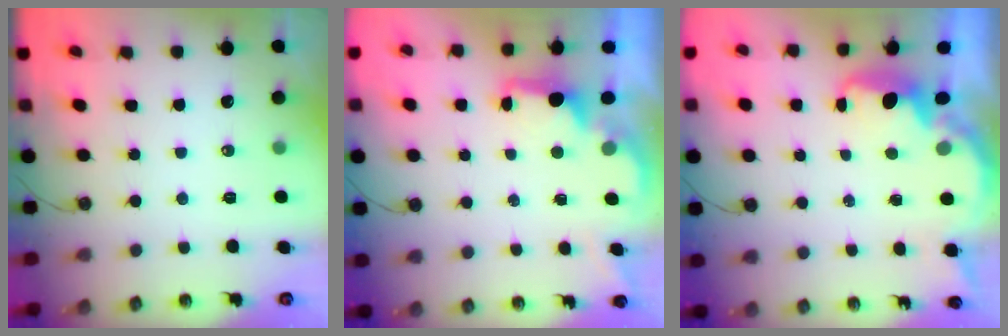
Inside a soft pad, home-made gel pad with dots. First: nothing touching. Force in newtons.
{"total": 2.1, "press": 1.9, "slide": 0.8}
{"total": 2.7, "press": 2.5, "slide": 0.9}